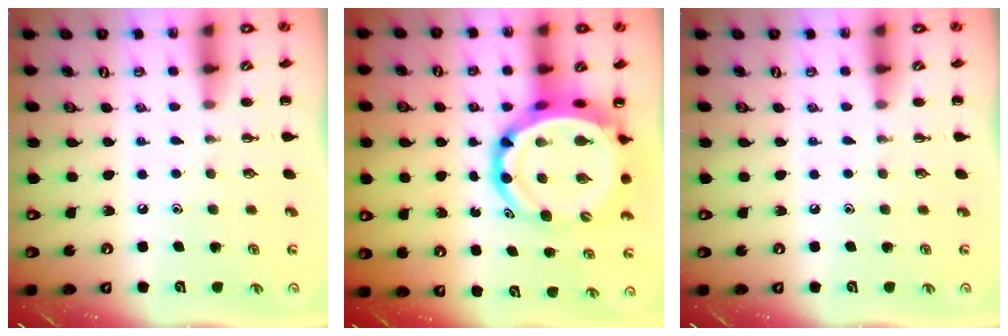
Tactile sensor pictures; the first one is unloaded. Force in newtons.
{"total": 13.7, "press": 13.2, "slide": 3.5}
{"total": 0.0}